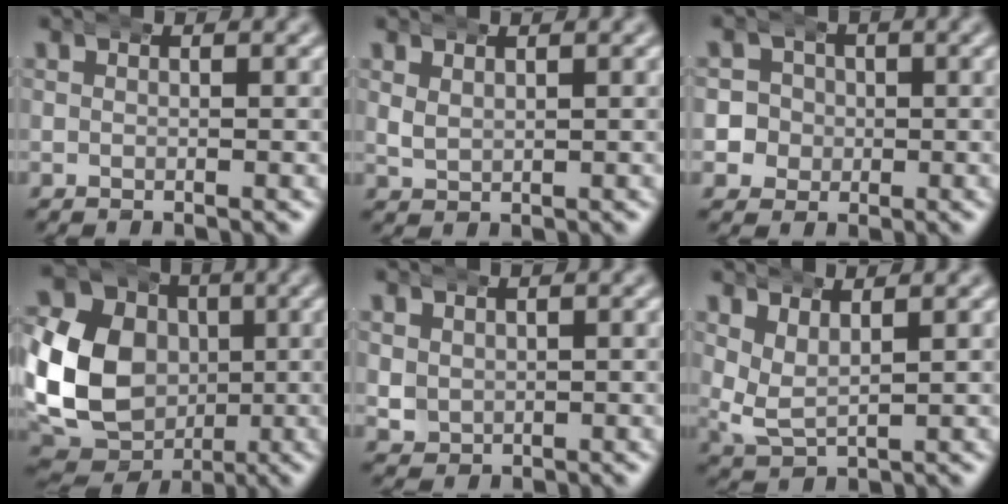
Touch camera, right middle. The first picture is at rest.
{"total": 1.2, "force": [0.9, 0.5, 0.4], "torque": [-0.018, -0.010, 0.030]}
{"total": 8.4, "force": [-1.2, 8.1, 1.9], "torque": [-0.083, -0.032, -0.026]}
{"total": 14.9, "force": [0.6, 12.4, 8.1], "torque": [-0.177, -0.046, 0.019]}
{"total": 1.8, "force": [0.8, 1.5, 0.5], "torque": [-0.029, -0.011, 0.023]}
{"total": 3.7, "force": [1.8, 2.4, 2.2], "torque": [-0.066, -0.019, 0.044]}